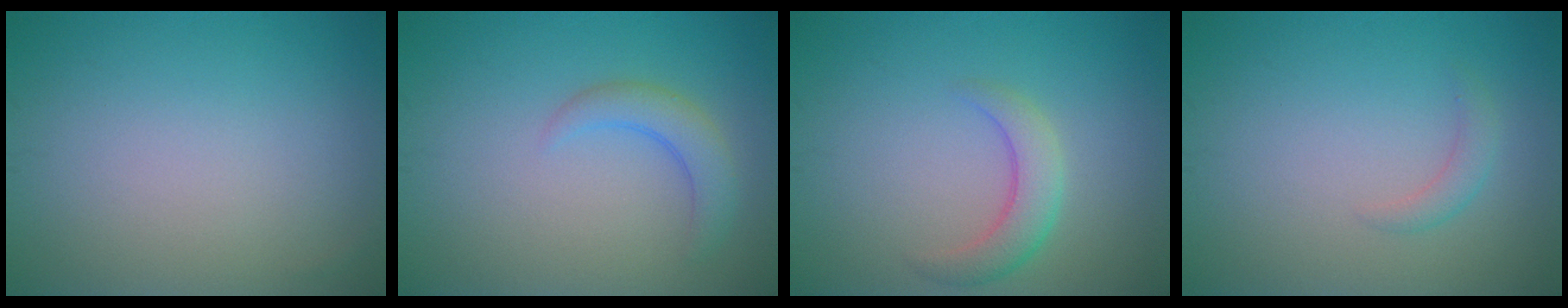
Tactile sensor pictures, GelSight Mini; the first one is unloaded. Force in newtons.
{"total": 2.6, "press": 2.5, "slide": 0.3}
{"total": 2.9, "press": 2.9, "slide": 0.1}
{"total": 1.2, "press": 1.2, "slide": 0.1}